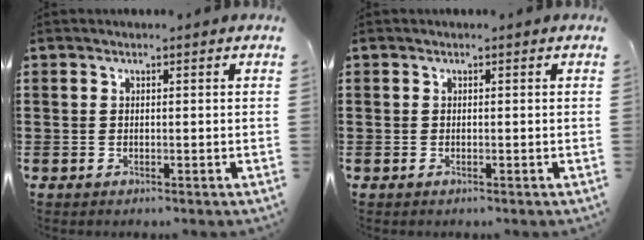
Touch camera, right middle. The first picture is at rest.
{"total": 0.0}